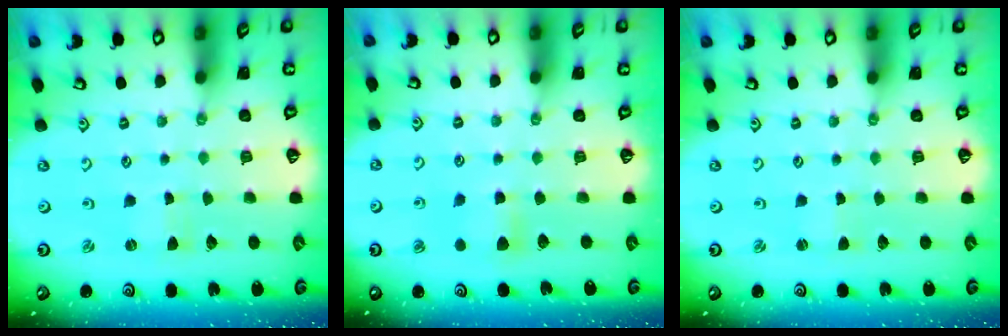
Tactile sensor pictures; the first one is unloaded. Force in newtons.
{"total": 5.2, "press": 5.2, "slide": 0.6}
{"total": 0.6, "press": 0.6, "slide": 0.0}